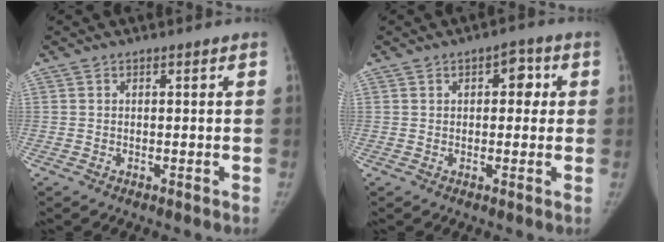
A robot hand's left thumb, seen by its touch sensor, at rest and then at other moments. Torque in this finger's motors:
{"motor_torque": [0.55, 0.14, -0.23, 0.00, 0.14]}